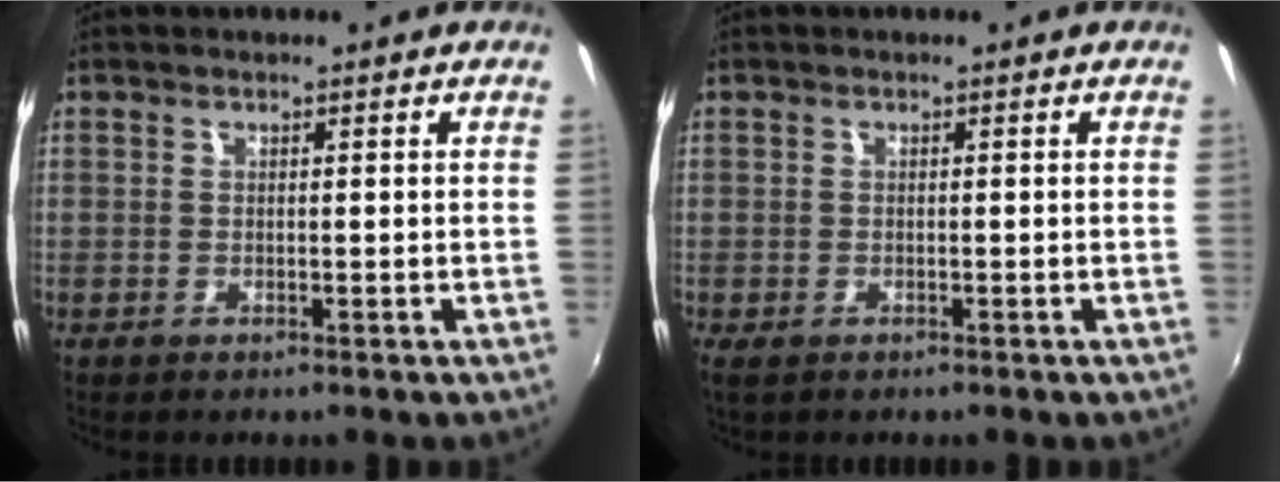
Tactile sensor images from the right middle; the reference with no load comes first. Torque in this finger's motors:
{"motor_torque": [0.99, -1.06, 0.36, 0.12]}